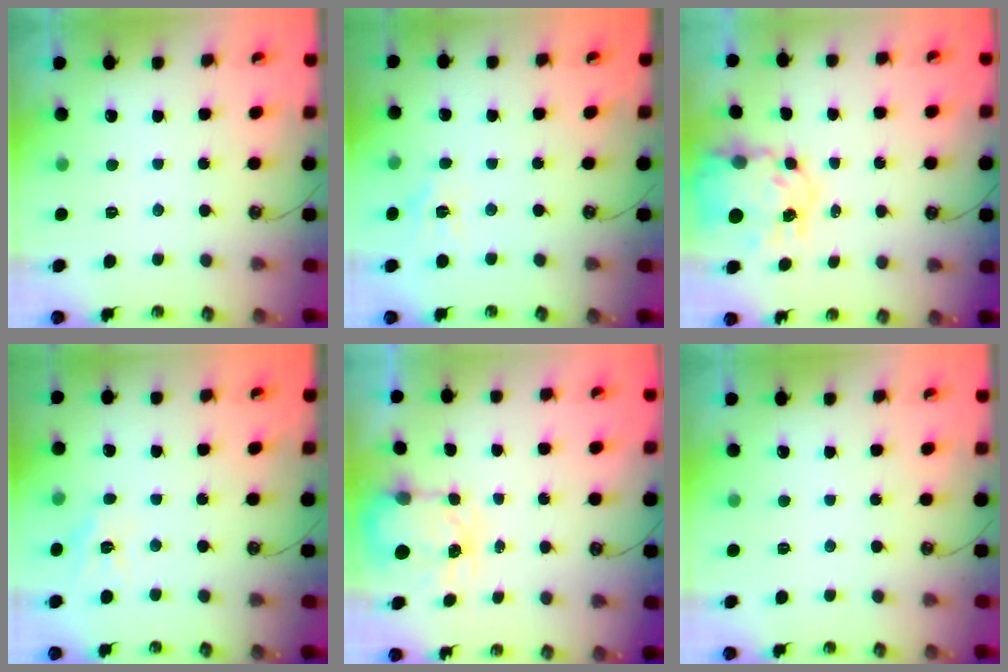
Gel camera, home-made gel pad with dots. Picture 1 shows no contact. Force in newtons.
{"total": 3.4, "press": 3.4, "slide": 0.3}
{"total": 11.1, "press": 11.1, "slide": 0.9}
{"total": 6.3, "press": 6.2, "slide": 0.5}
{"total": 3.9, "press": 3.8, "slide": 0.6}
{"total": 0.0}